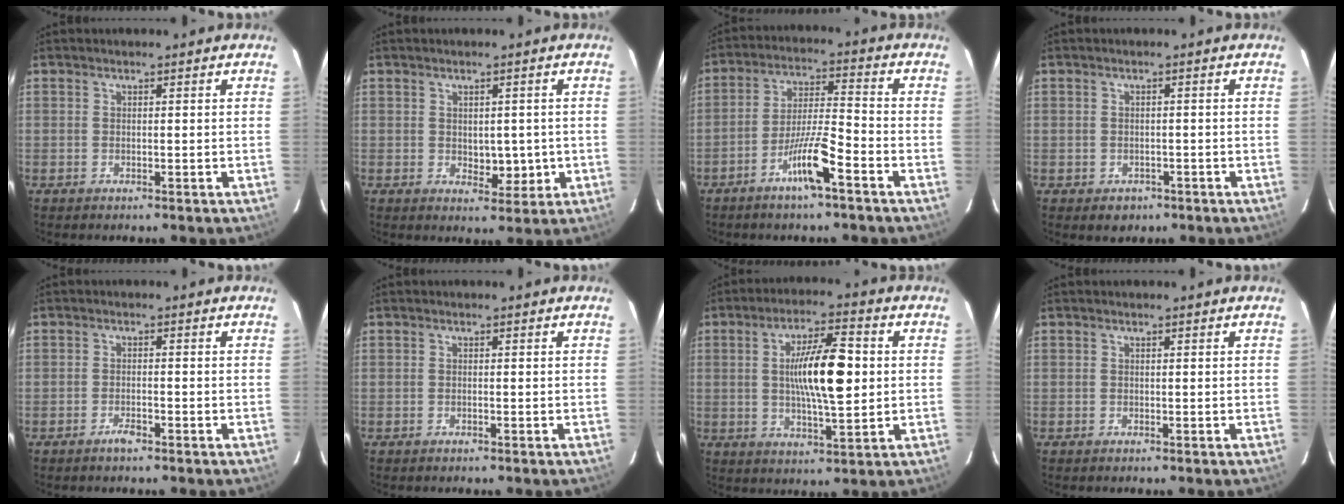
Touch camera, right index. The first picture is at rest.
{"total": 4.2, "force": [-0.3, 2.5, 3.3], "torque": [-0.038, -0.001, 0.006]}
{"total": 8.7, "force": [-4.9, 0.4, 7.2], "torque": [-0.136, 0.000, -0.091]}
{"total": 2.5, "force": [-1.3, 2.0, 0.6], "torque": [-0.005, 0.005, -0.011]}
{"total": 1.7, "force": [-1.2, 0.2, 1.1], "torque": [-0.021, 0.000, -0.020]}
{"total": 0.0}
{"total": 11.8, "force": [1.0, 2.2, 11.6], "torque": [-0.200, 0.008, 0.016]}
{"total": 0.0}